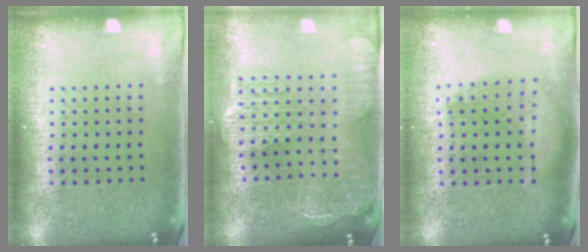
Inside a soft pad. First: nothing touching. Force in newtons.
{"total": 2.8, "press": 2.4, "slide": 1.6}
{"total": 1.2, "press": 1.1, "slide": 0.5}